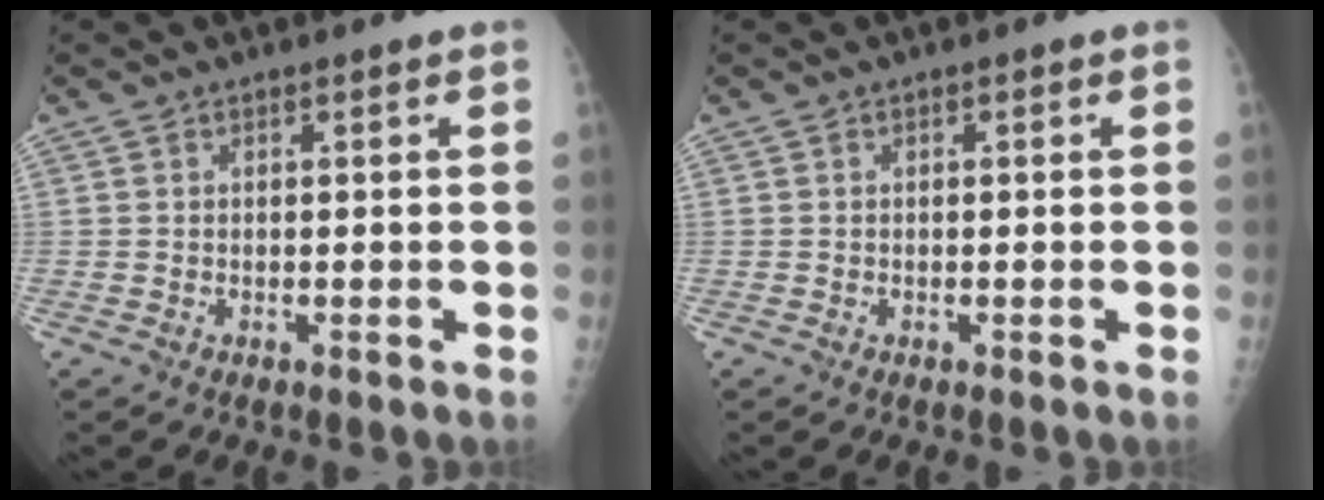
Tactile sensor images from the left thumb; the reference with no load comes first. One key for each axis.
{"total": 0.0}